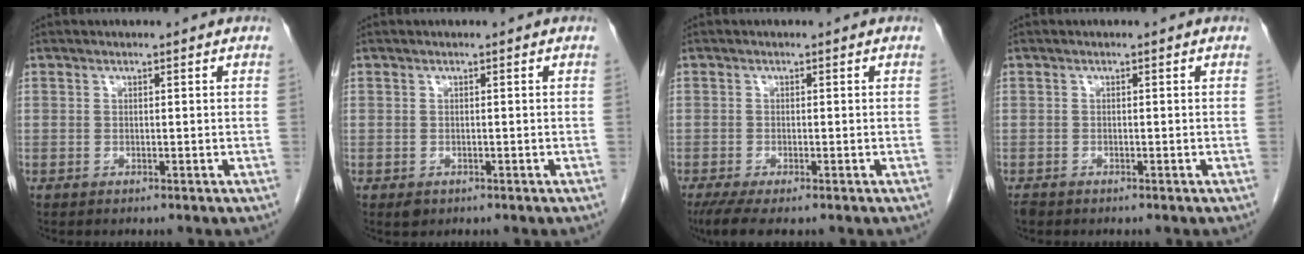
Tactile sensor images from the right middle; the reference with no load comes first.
{"total": 1.1, "force": [-0.5, 0.8, 0.5], "torque": [-0.008, 0.001, -0.002]}
{"total": 4.5, "force": [-3.1, 1.0, 3.1], "torque": [-0.056, -0.014, -0.049]}
{"total": 1.2, "force": [-1.0, 0.5, 0.5], "torque": [-0.013, -0.003, -0.016]}